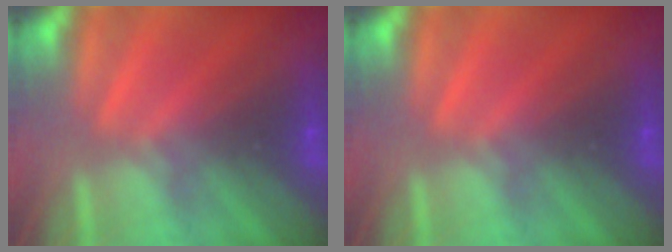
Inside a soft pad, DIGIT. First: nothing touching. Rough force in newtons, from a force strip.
{"total": 0.0}